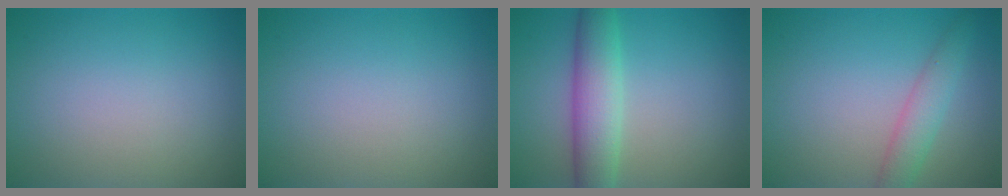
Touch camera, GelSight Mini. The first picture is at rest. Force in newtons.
{"total": 0.0}
{"total": 5.1, "press": 5.1, "slide": 0.4}
{"total": 2.7, "press": 2.7, "slide": 0.2}